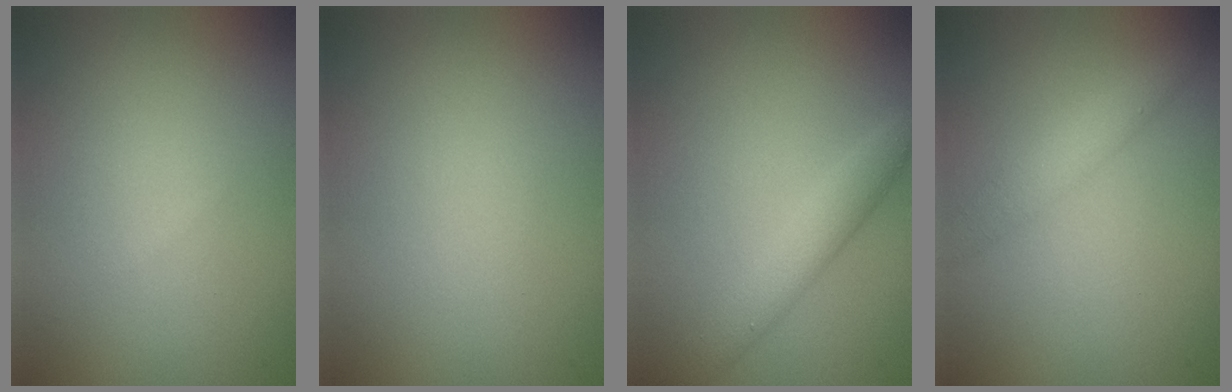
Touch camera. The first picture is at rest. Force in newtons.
{"total": 0.0}
{"total": 3.2, "press": 3.2, "slide": 0.0}
{"total": 2.3, "press": 2.3, "slide": 0.0}